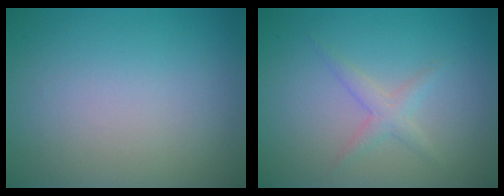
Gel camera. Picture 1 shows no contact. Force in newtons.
{"total": 1.6, "press": 1.6, "slide": 0.1}